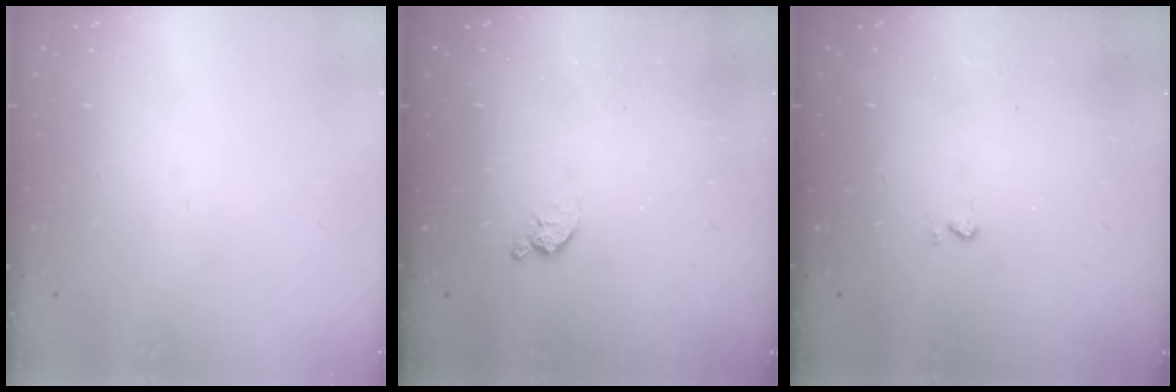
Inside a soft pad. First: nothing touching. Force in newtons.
{"total": 4.7, "press": 4.7, "slide": 0.7}
{"total": 2.5, "press": 2.4, "slide": 0.5}